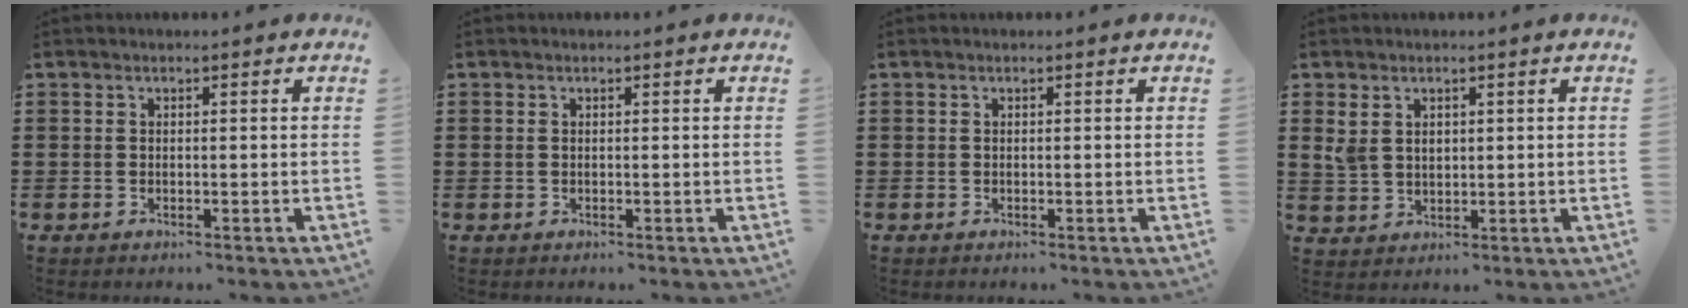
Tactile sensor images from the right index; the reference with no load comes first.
{"total": 0.0}
{"total": 0.0}
{"total": 3.1, "force": [1.5, 2.2, 1.5], "torque": [-0.038, 0.010, 0.028]}